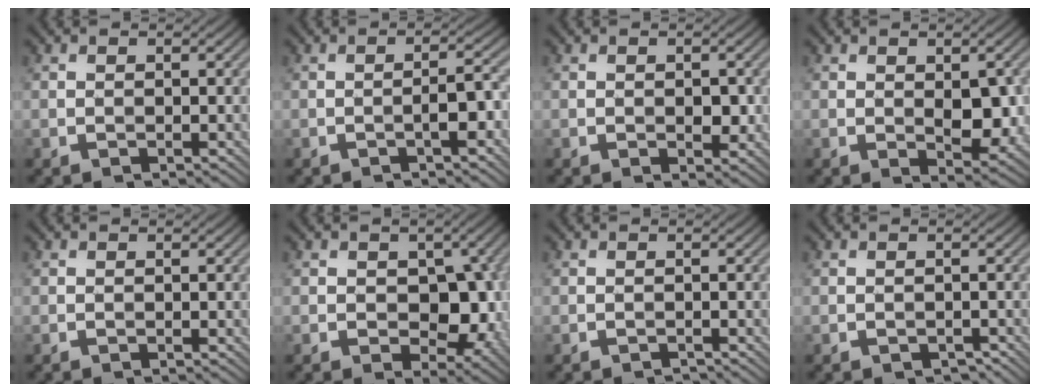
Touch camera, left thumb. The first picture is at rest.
{"total": 2.6, "force": [-1.4, 0.3, 2.1], "torque": [-0.035, 0.011, -0.029]}
{"total": 1.6, "force": [-0.1, 0.9, 1.3], "torque": [-0.023, -0.005, 0.001]}
{"total": 4.5, "force": [0.0, 2.2, 3.9], "torque": [-0.062, -0.006, 0.003]}
{"total": 0.0}
{"total": 7.2, "force": [-0.7, 4.8, 5.4], "torque": [-0.083, -0.010, -0.010]}
{"total": 0.5, "force": [-0.5, 0.2, 0.1], "torque": [-0.003, -0.001, -0.010]}
{"total": 0.9, "force": [-0.5, 0.6, 0.4], "torque": [-0.012, -0.007, -0.009]}